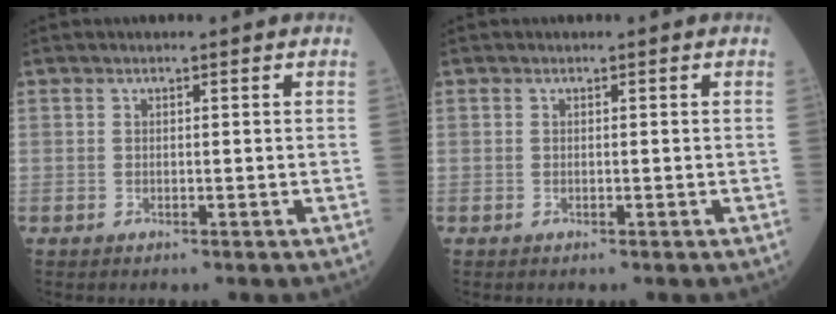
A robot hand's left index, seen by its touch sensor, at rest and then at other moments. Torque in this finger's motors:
{"motor_torque": [0.00, 0.00, 0.00, 0.00]}